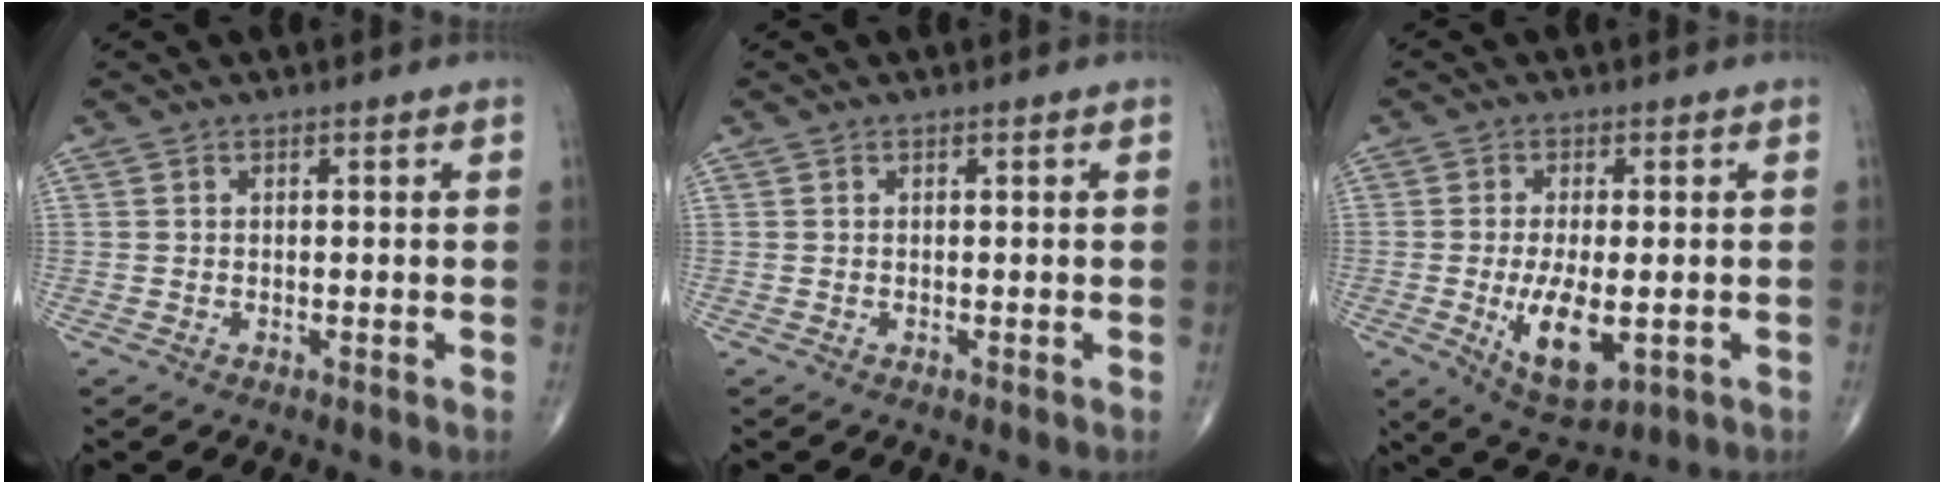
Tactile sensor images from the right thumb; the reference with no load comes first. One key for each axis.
{"total": 0.0}
{"total": 10.1, "fx": -2.1, "fy": 4.3, "fz": 8.9, "tx": -0.150, "ty": -0.020, "tz": -0.026}